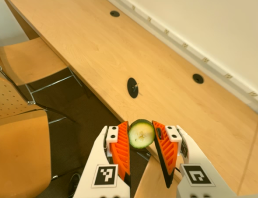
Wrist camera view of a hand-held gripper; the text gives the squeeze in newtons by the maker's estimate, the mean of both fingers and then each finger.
{"total": 9.8, "left": 10.5, "right": 9.1}